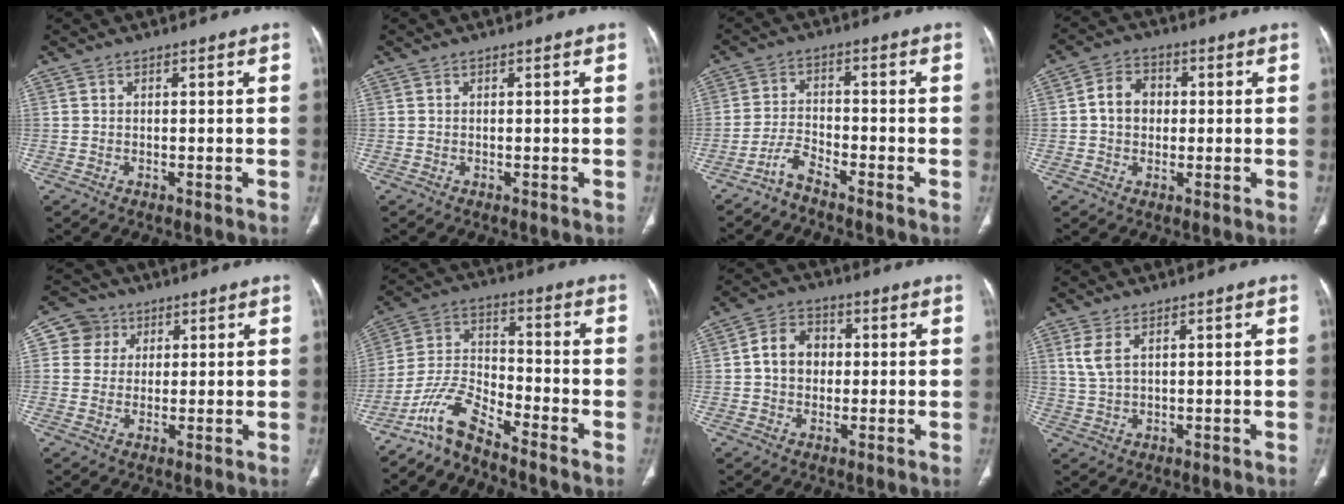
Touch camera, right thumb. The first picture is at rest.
{"total": 0.0}
{"total": 3.7, "force": [-3.4, 0.4, 1.3], "torque": [-0.031, 0.018, -0.073]}
{"total": 6.4, "force": [0.3, 5.2, 3.7], "torque": [-0.045, 0.015, 0.000]}
{"total": 5.6, "force": [1.9, 5.2, 0.6], "torque": [0.018, -0.001, 0.030]}
{"total": 8.4, "force": [-7.3, 1.6, 3.8], "torque": [-0.084, 0.063, -0.155]}
{"total": 7.4, "force": [0.4, 6.0, 4.3], "torque": [-0.051, 0.016, 0.000]}
{"total": 2.6, "force": [1.2, 1.3, 1.9], "torque": [-0.043, 0.005, 0.032]}